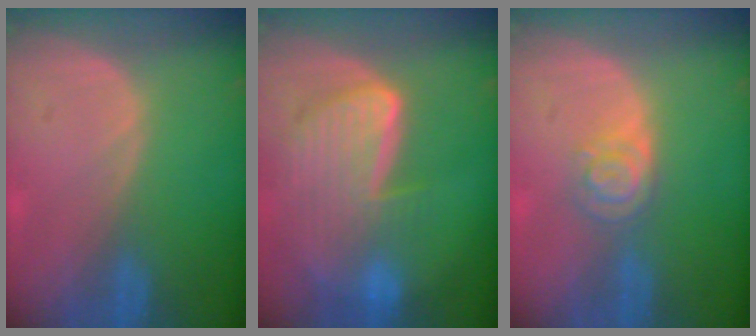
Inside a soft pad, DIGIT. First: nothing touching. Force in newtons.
{"total": 9.4, "press": 8.1, "slide": 4.8}
{"total": 4.5, "press": 3.9, "slide": 2.2}